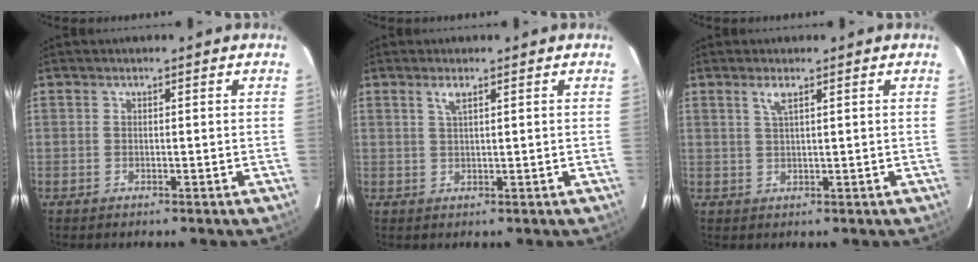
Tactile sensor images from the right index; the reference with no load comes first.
{"total": 1.8, "force": [1.0, 0.3, 1.5], "torque": [-0.029, 0.003, 0.019]}
{"total": 2.1, "force": [1.2, 0.2, 1.7], "torque": [-0.034, 0.002, 0.022]}